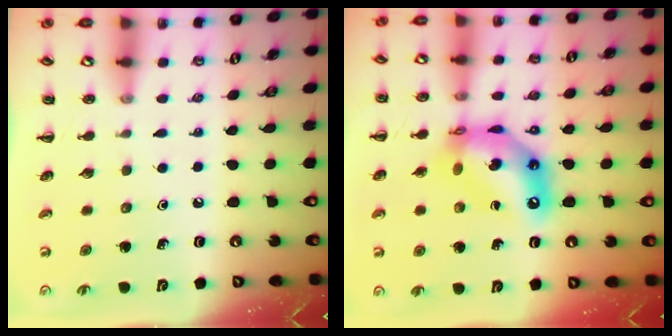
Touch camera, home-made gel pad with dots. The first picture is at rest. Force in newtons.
{"total": 13.8, "press": 13.2, "slide": 4.2}